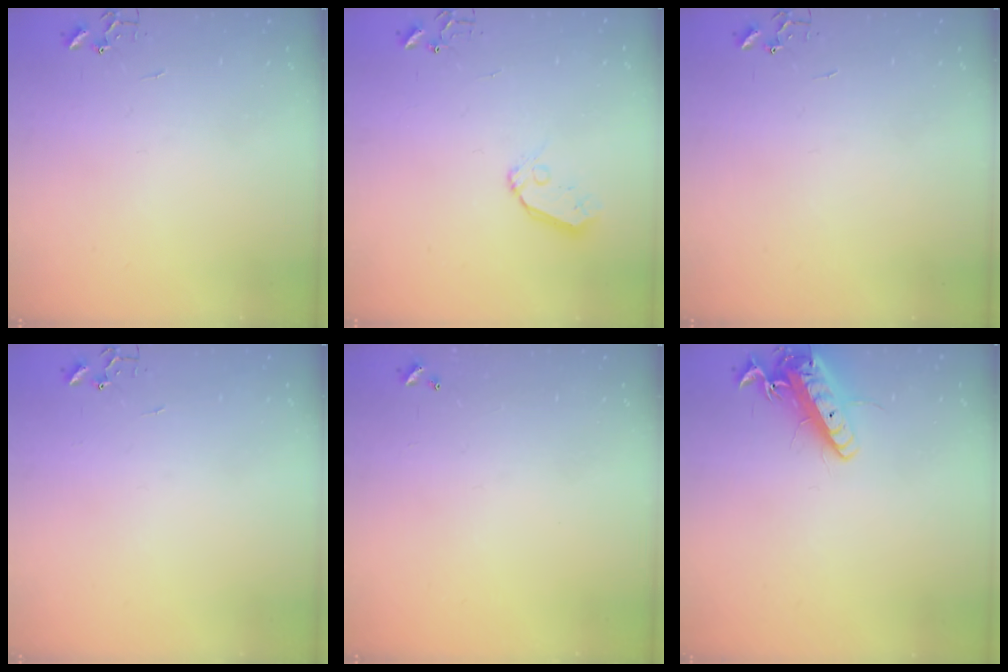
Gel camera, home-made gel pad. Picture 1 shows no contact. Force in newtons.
{"total": 6.9, "press": 6.9, "slide": 0.5}
{"total": 0.0}
{"total": 0.0}
{"total": 0.0}
{"total": 14.7, "press": 14.4, "slide": 2.8}